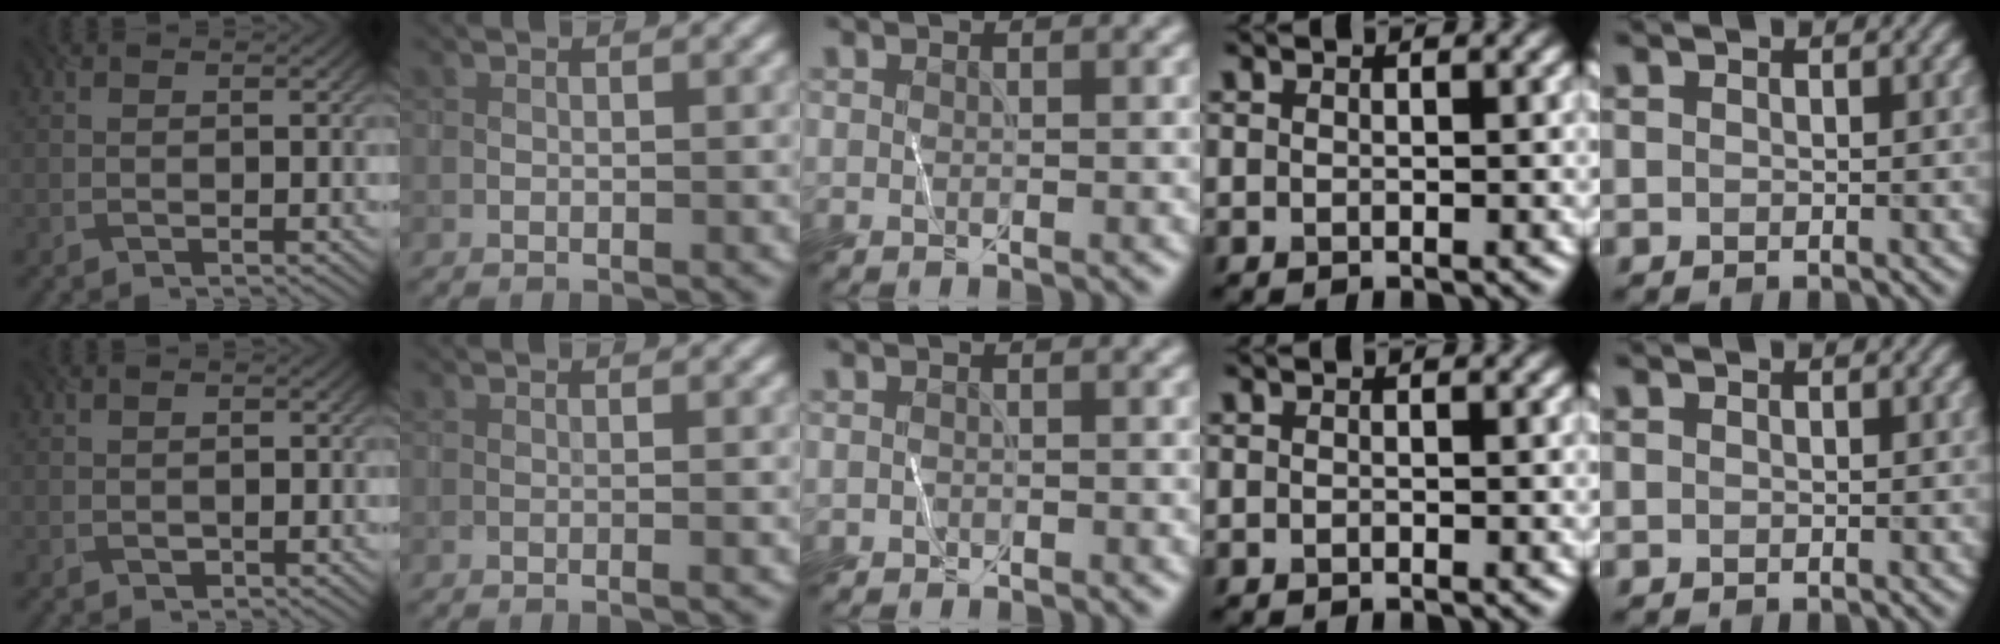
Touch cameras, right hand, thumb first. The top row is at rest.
{"thumb": {"total": 0.9, "force": [-0.1, 0.7, 0.5], "torque": [-0.005, 0.000, 0.001]}, "index": {"total": 0.7, "force": [-0.2, 0.1, 0.7], "torque": [-0.009, -0.004, -0.007]}, "middle": {"total": 0.6, "force": [-0.5, 0.1, -0.2], "torque": [0.005, 0.002, -0.009]}}